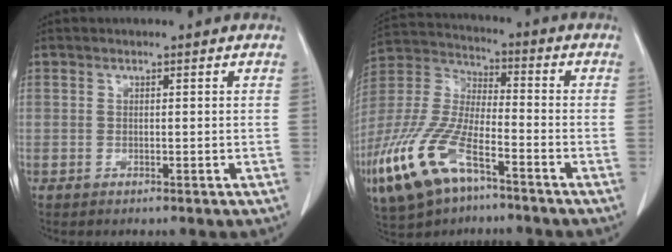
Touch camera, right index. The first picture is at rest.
{"total": 16.4, "force": [-9.0, 6.2, 12.3], "torque": [-0.286, -0.015, -0.169]}